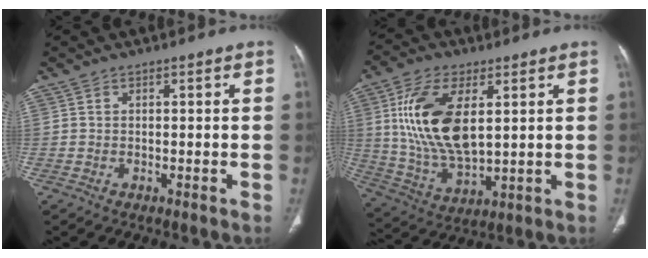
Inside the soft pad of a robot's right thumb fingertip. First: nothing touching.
{"total": 17.1, "force": [4.0, 8.4, 14.3], "torque": [-0.275, -0.017, 0.084]}